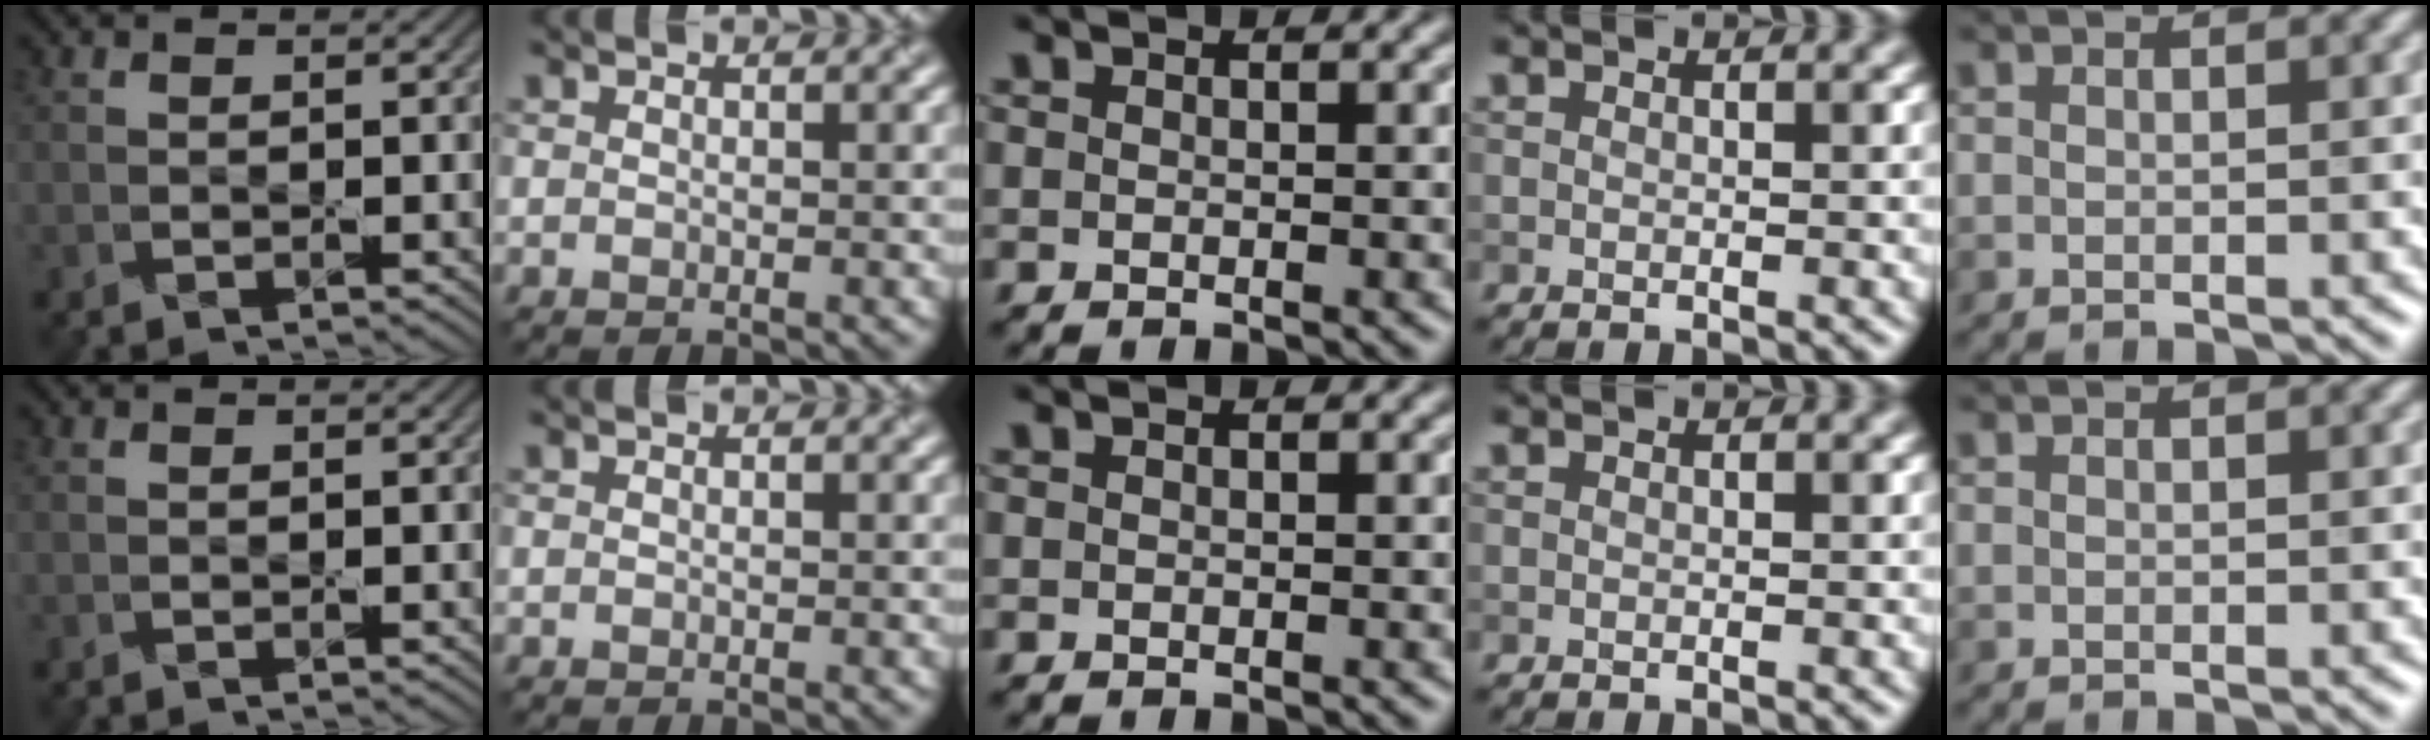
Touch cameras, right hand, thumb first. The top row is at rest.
{}